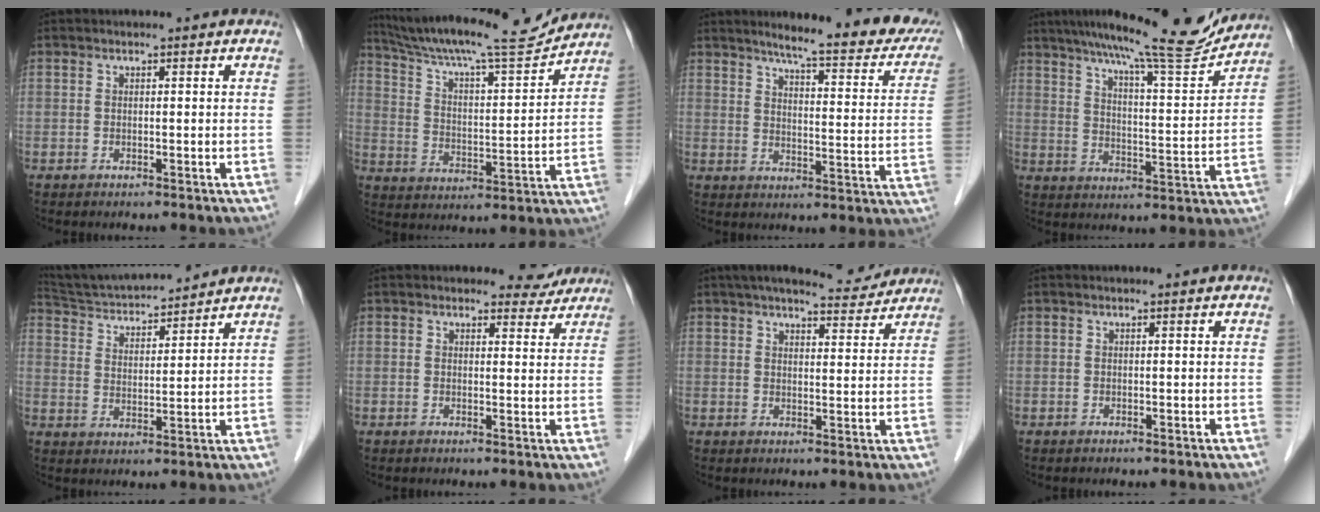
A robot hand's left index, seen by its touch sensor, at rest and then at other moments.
{"total": 18.6, "force": [17.1, 0.6, 7.3], "torque": [-0.135, -0.005, 0.266]}
{"total": 20.3, "force": [16.7, 2.7, 11.1], "torque": [-0.130, -0.033, 0.194]}
{"total": 17.2, "force": [15.4, 0.5, 7.6], "torque": [-0.119, -0.013, 0.219]}
{"total": 13.3, "force": [12.5, 1.0, 4.3], "torque": [-0.085, 0.018, 0.213]}
{"total": 3.2, "force": [2.9, 1.2, -0.2], "torque": [0.004, -0.009, 0.024]}
{"total": 8.9, "force": [8.2, 1.6, 3.2], "torque": [-0.047, 0.011, 0.103]}
{"total": 0.0}